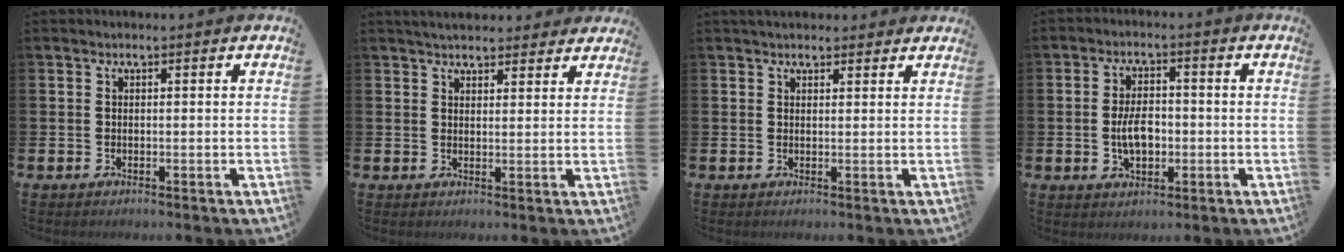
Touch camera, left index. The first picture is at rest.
{"total": 3.7, "force": [3.5, 0.9, 0.4], "torque": [-0.015, -0.009, 0.066]}
{"total": 2.1, "force": [2.0, 0.7, 0.2], "torque": [0.001, -0.004, 0.036]}
{"total": 4.9, "force": [-0.6, 2.7, 4.0], "torque": [-0.054, 0.000, -0.016]}